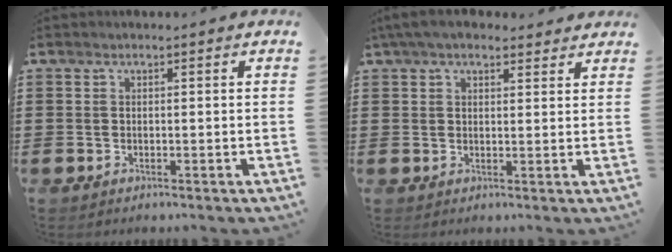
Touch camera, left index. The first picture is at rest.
{"total": 5.0, "force": [4.2, 1.5, 2.4], "torque": [-0.058, -0.002, 0.078]}